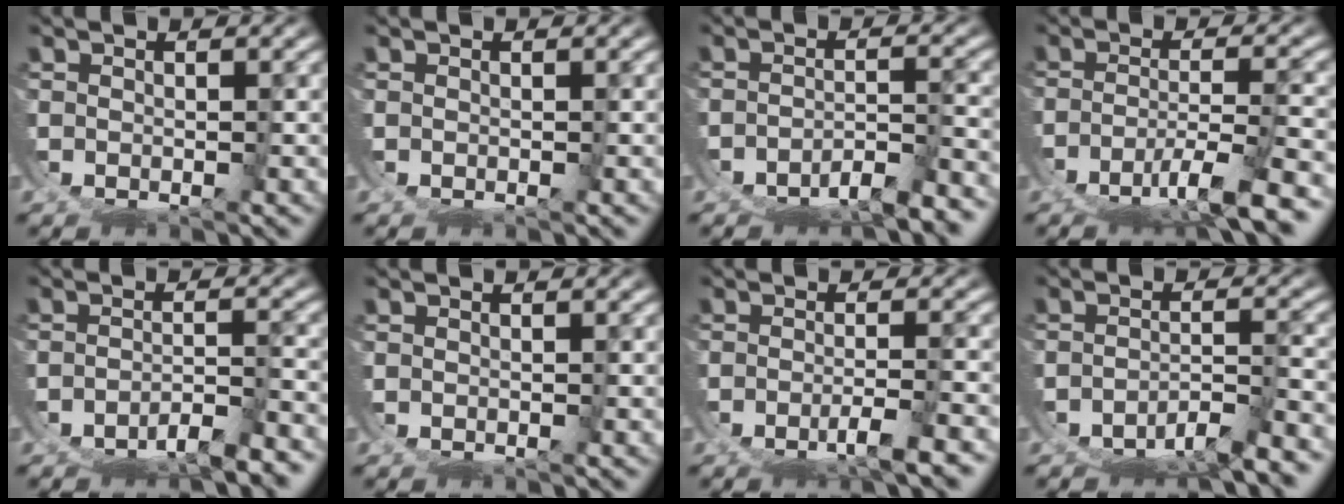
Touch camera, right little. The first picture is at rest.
{"total": 0.0}
{"total": 5.7, "force": [-4.5, 2.5, 2.3], "torque": [-0.045, -0.023, -0.064]}
{"total": 5.9, "force": [-3.8, 0.6, 4.4], "torque": [-0.073, -0.020, -0.043]}
{"total": 5.0, "force": [-3.9, 2.1, 2.3], "torque": [-0.043, -0.021, -0.054]}
{"total": 0.0}
{"total": 3.1, "force": [-1.9, -0.4, 2.4], "torque": [-0.039, -0.014, -0.019]}
{"total": 5.0, "force": [-3.9, 2.0, 2.3], "torque": [-0.041, -0.018, -0.056]}